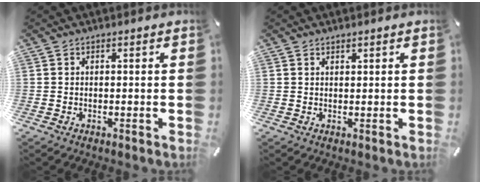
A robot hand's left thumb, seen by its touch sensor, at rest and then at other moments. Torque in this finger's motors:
{"motor_torque": [0.06, -0.36, -0.23, 0.19, -0.04]}